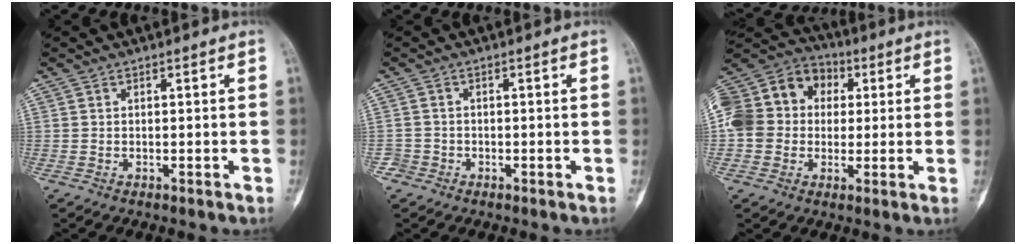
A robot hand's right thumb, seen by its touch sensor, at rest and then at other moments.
{"total": 2.0, "force": [-1.2, 1.5, -0.4], "torque": [0.016, 0.010, -0.030]}
{"total": 19.1, "force": [2.1, 16.0, 10.2], "torque": [-0.199, 0.051, 0.035]}